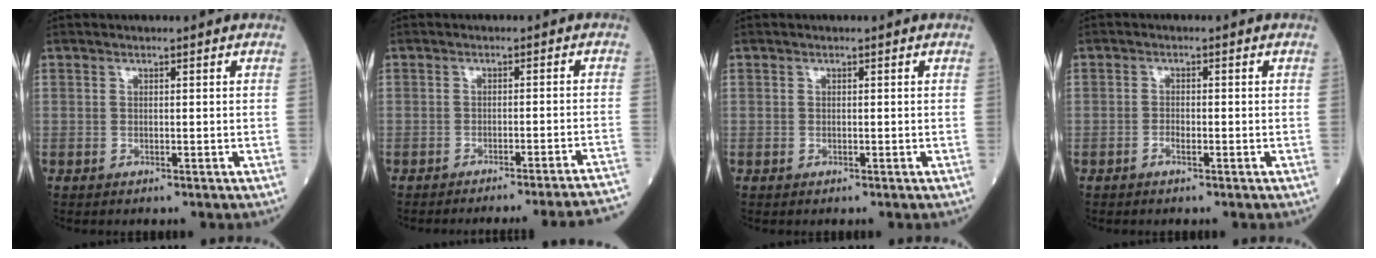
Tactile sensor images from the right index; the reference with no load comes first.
{"total": 17.1, "force": [-16.4, -2.4, 4.4], "torque": [-0.004, -0.023, -0.193]}
{"total": 0.0}
{"total": 1.3, "force": [-0.7, 0.5, 1.0], "torque": [-0.017, 0.002, -0.012]}